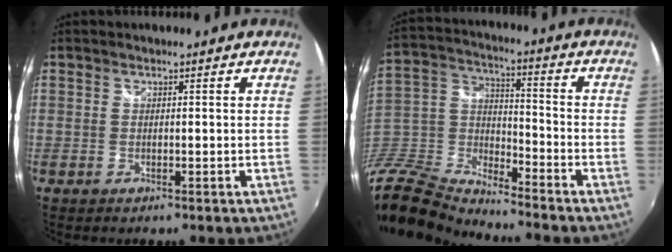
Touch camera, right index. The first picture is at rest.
{"total": 16.7, "force": [-13.4, 6.2, 7.7], "torque": [-0.209, -0.009, -0.276]}